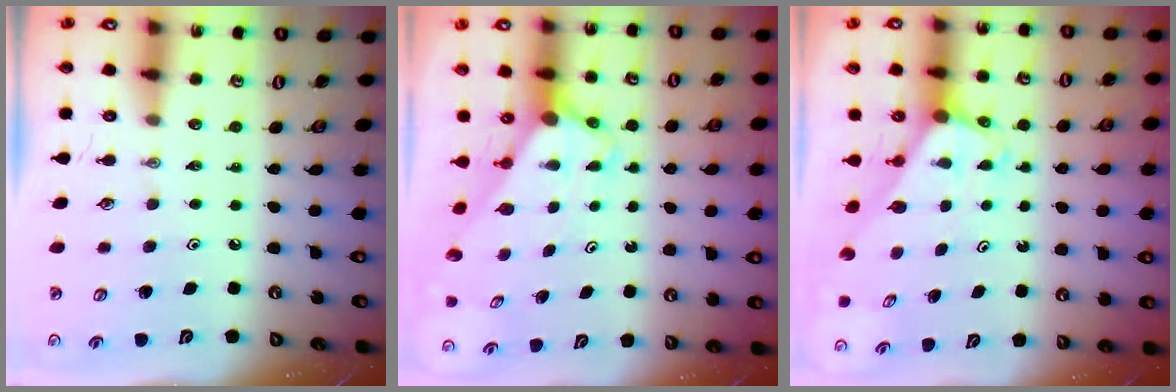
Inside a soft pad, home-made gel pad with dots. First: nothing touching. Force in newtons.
{"total": 3.1, "press": 3.1, "slide": 0.3}
{"total": 1.8, "press": 1.8, "slide": 0.1}